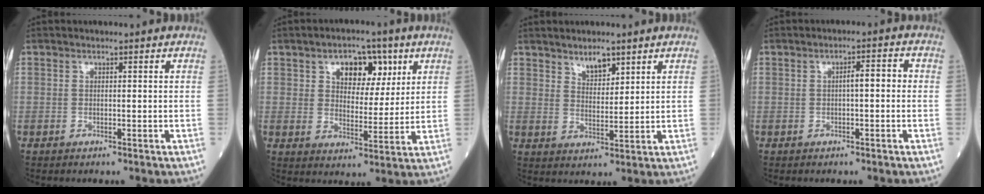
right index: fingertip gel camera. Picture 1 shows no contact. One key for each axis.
{"total": 8.3, "fx": 3.9, "fy": 4.7, "fz": 5.6, "tx": -0.078, "ty": 0.017, "tz": 0.062}
{"total": 4.0, "fx": 3.0, "fy": 1.5, "fz": 2.2, "tx": -0.039, "ty": -0.003, "tz": 0.055}
{"total": 2.8, "fx": -0.1, "fy": 0.7, "fz": 2.7, "tx": -0.039, "ty": 0.011, "tz": -0.002}